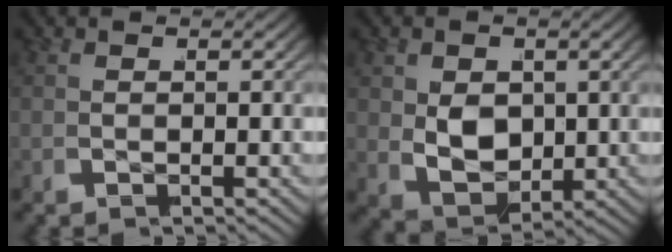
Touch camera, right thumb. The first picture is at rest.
{"total": 6.4, "force": [0.2, 4.5, 4.6], "torque": [-0.115, -0.036, 0.021]}